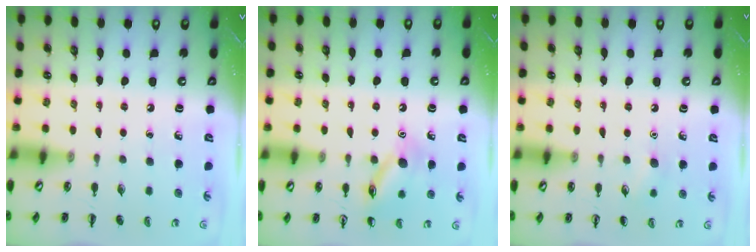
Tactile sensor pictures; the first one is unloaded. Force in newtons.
{"total": 12.6, "press": 12.6, "slide": 0.7}
{"total": 5.2, "press": 5.0, "slide": 1.5}